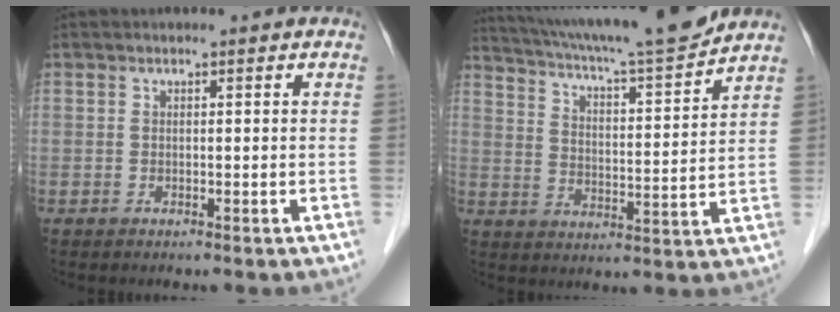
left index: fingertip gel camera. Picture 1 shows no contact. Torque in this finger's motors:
{"motor_torque": [-0.19, -0.85, 0.25, 0.17]}